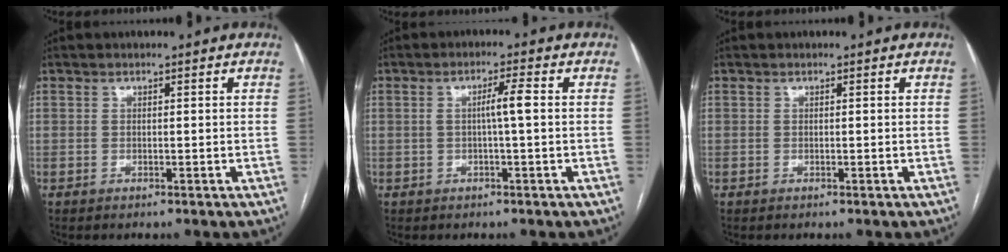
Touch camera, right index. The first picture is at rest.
{"total": 3.3, "force": [0.1, -0.2, 3.3], "torque": [-0.058, 0.004, 0.001]}
{"total": 0.0}